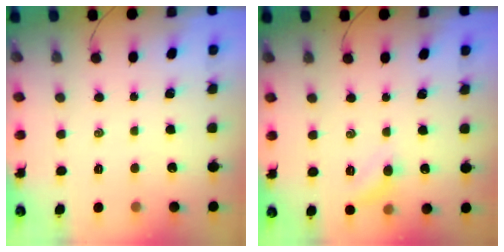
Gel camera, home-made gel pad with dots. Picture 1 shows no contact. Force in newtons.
{"total": 7.1, "press": 6.9, "slide": 1.4}